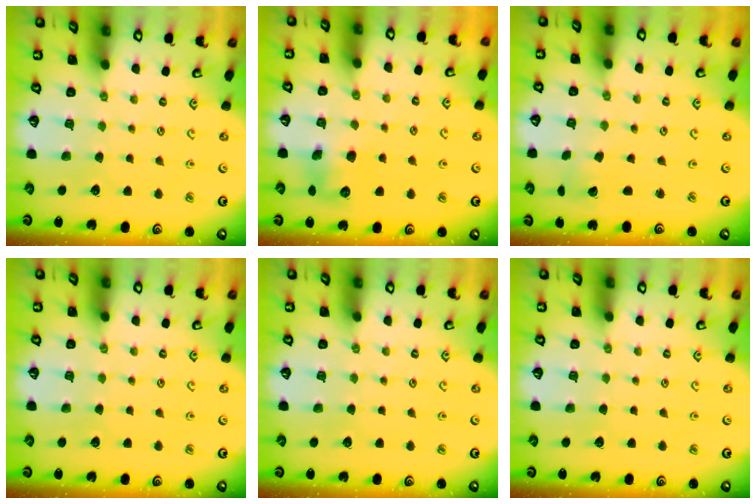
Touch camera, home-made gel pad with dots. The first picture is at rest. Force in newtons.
{"total": 8.9, "press": 8.9, "slide": 0.4}
{"total": 1.9, "press": 1.9, "slide": 0.1}
{"total": 0.0}
{"total": 0.0}
{"total": 0.0}